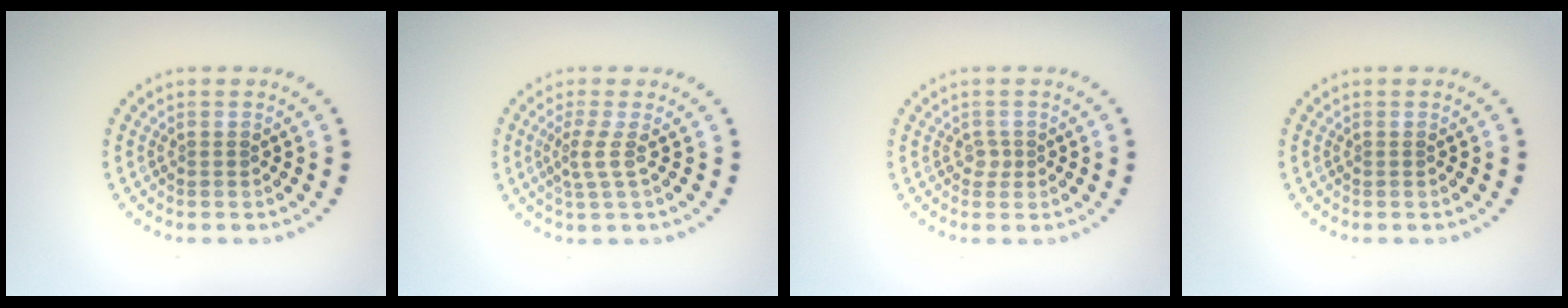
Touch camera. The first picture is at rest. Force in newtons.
{"total": 1.9, "press": 1.4, "slide": 1.3}
{"total": 0.9, "press": 0.8, "slide": 0.5}
{"total": 0.0}